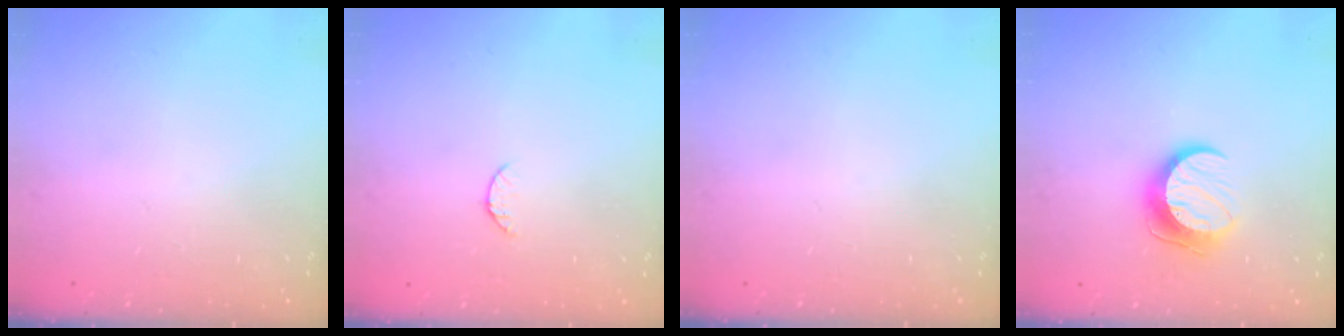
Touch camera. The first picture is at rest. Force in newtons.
{"total": 5.5, "press": 5.4, "slide": 0.6}
{"total": 0.0}
{"total": 10.3, "press": 10.3, "slide": 0.5}